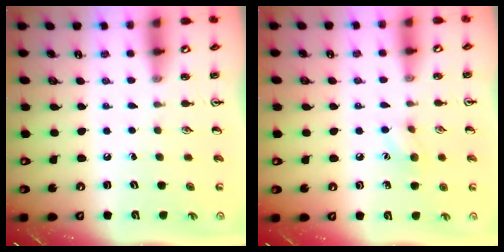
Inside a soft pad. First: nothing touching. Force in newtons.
{"total": 7.1, "press": 6.9, "slide": 1.8}